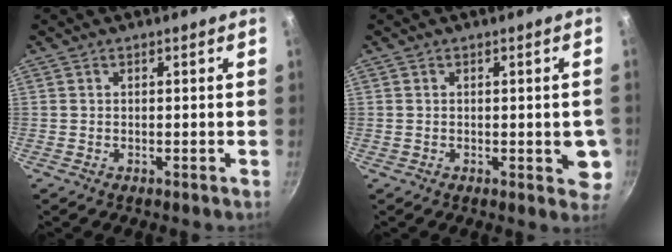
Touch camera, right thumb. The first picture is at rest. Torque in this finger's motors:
{"motor_torque": [1.15, 0.99, 1.36, -1.00, 0.38]}